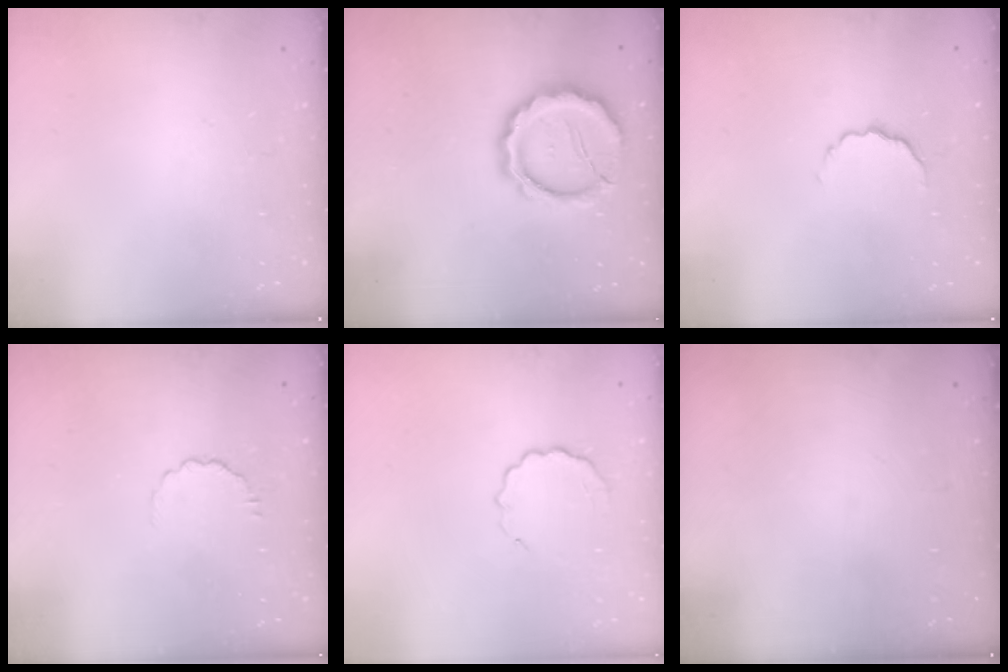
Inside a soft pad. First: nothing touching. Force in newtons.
{"total": 15.3, "press": 15.0, "slide": 2.8}
{"total": 4.0, "press": 3.9, "slide": 0.9}
{"total": 3.6, "press": 3.4, "slide": 1.1}
{"total": 5.9, "press": 5.7, "slide": 1.3}
{"total": 0.0}